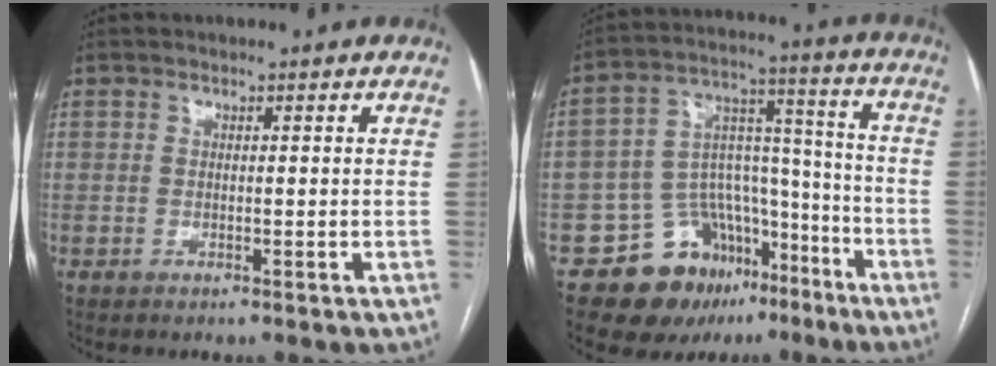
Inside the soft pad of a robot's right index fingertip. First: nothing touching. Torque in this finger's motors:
{"motor_torque": [-0.11, -0.26, -0.64, -0.21]}